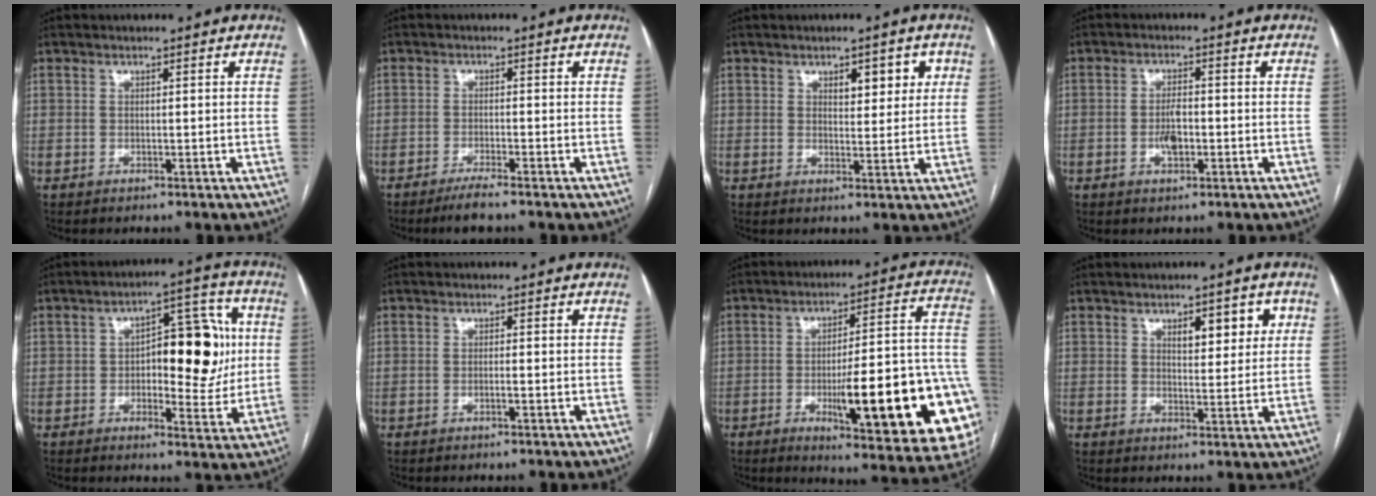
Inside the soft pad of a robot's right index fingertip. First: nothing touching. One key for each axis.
{"total": 3.5, "fx": -2.8, "fy": -0.3, "fz": 2.0, "tx": -0.041, "ty": -0.007, "tz": -0.055}
{"total": 4.8, "fx": 2.1, "fy": 2.1, "fz": 3.8, "tx": -0.047, "ty": 0.005, "tz": 0.029}
{"total": 3.4, "fx": -0.9, "fy": 1.3, "fz": 3.0, "tx": -0.059, "ty": 0.003, "tz": -0.012}
{"total": 13.1, "fx": 0.9, "fy": 5.6, "fz": 11.8, "tx": -0.156, "ty": 0.030, "tz": 0.019}
{"total": 1.0, "fx": -0.4, "fy": 0.0, "fz": 0.9, "tx": -0.018, "ty": 0.002, "tz": -0.004}
{"total": 24.9, "fx": -7.0, "fy": 4.1, "fz": 23.5, "tx": -0.235, "ty": 0.005, "tz": -0.083}
{"total": 5.6, "fx": 2.5, "fy": 2.3, "fz": 4.5, "tx": -0.058, "ty": 0.005, "tz": 0.035}